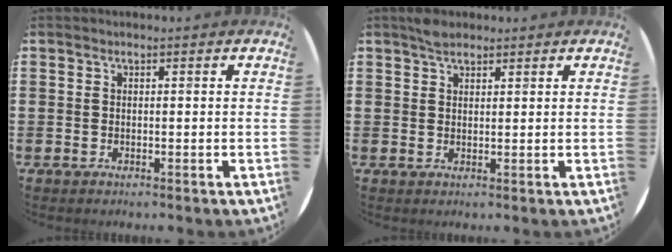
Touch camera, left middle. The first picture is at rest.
{"total": 2.0, "force": [1.7, 0.7, 0.6], "torque": [-0.007, 0.001, 0.031]}